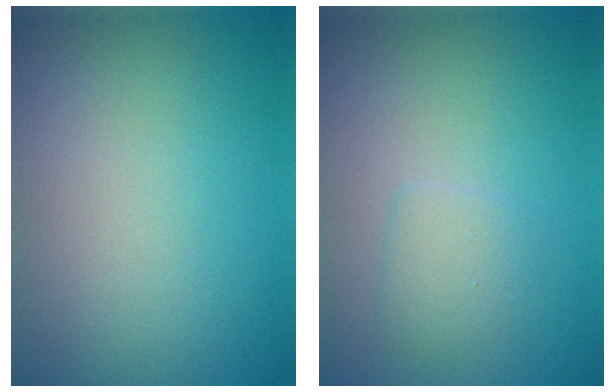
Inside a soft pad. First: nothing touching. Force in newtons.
{"total": 1.6, "press": 1.6, "slide": 0.1}